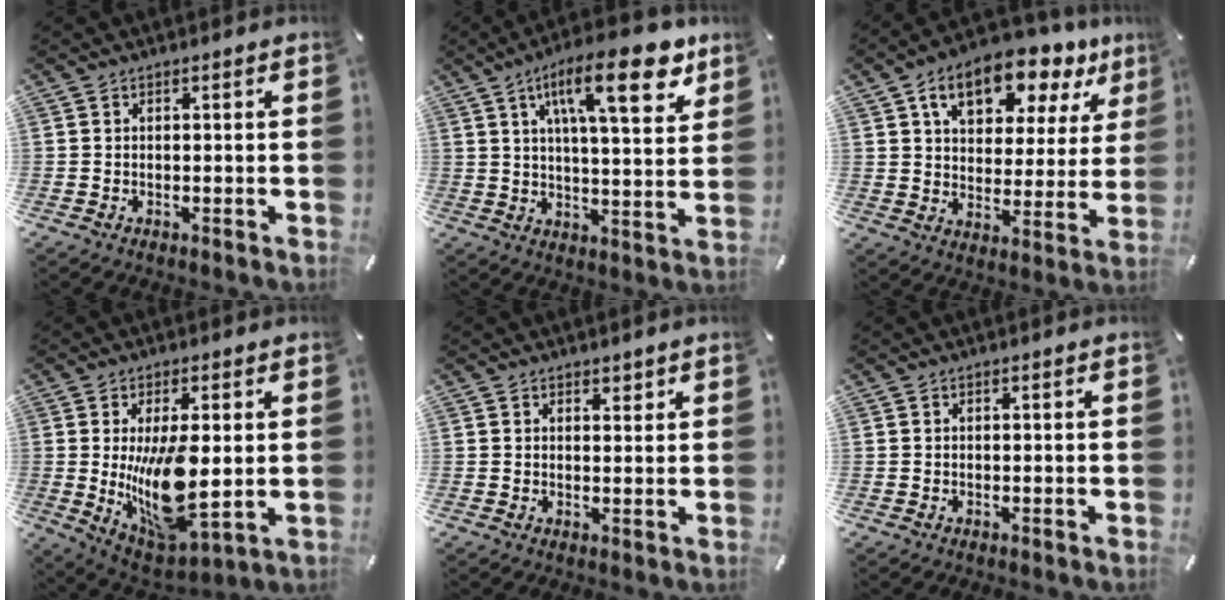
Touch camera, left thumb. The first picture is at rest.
{"total": 19.2, "force": [9.4, 6.5, 15.4], "torque": [-0.234, -0.025, 0.141]}
{"total": 13.8, "force": [8.6, 8.0, 7.3], "torque": [-0.116, -0.039, 0.150]}
{"total": 16.0, "force": [0.7, 6.8, 14.4], "torque": [-0.271, -0.034, 0.014]}
{"total": 1.8, "force": [1.3, 1.2, 0.3], "torque": [0.010, -0.005, 0.020]}
{"total": 0.0}